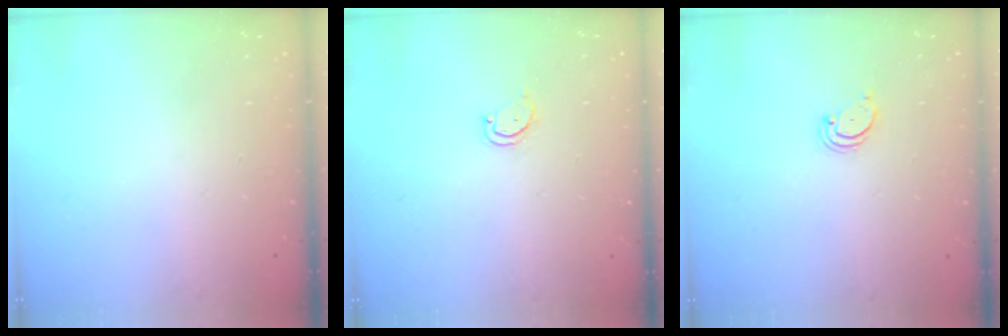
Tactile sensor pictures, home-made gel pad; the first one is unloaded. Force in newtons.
{"total": 2.7, "press": 2.7, "slide": 0.3}
{"total": 2.2, "press": 2.2, "slide": 0.2}